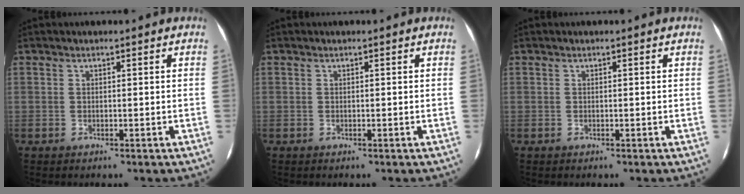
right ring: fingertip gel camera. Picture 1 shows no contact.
{"total": 0.0}
{"total": 0.0}